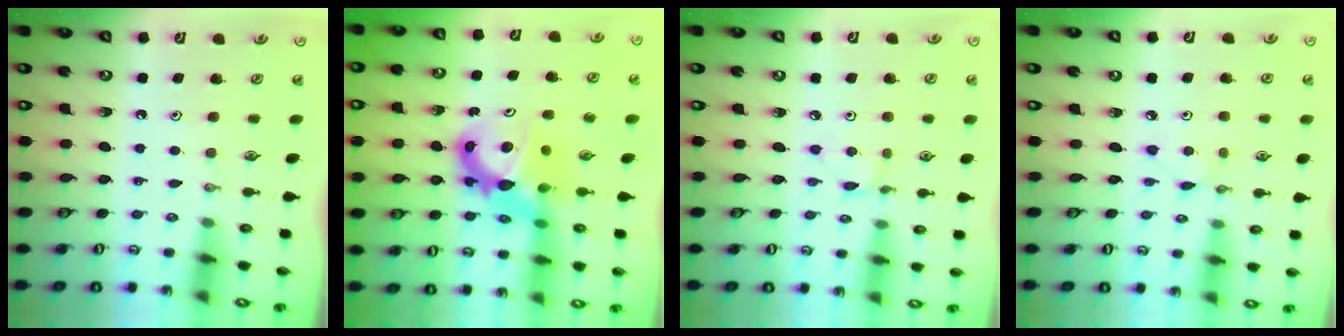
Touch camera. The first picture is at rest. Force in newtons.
{"total": 8.7, "press": 8.7, "slide": 0.7}
{"total": 1.4, "press": 1.4, "slide": 0.2}
{"total": 2.5, "press": 2.5, "slide": 0.3}